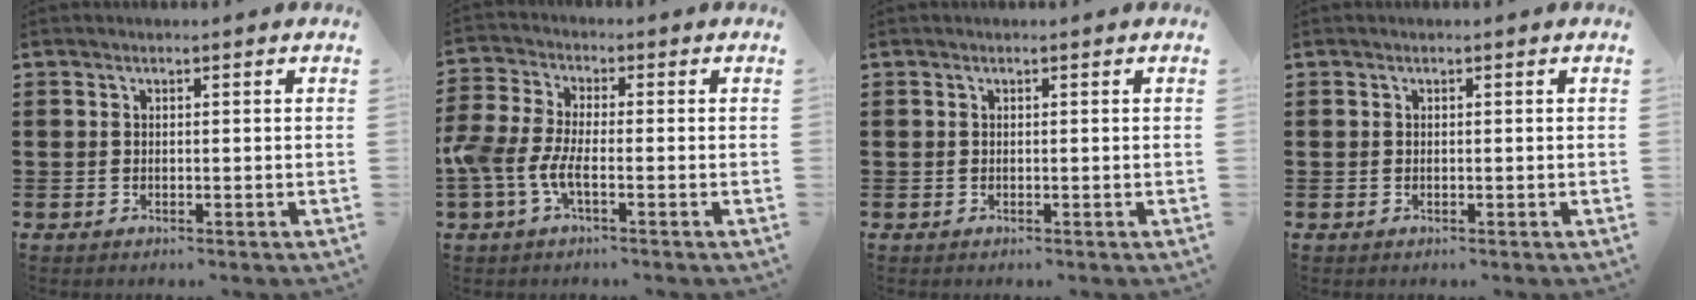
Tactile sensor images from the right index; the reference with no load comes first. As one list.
[{"total": 5.6, "force": [-2.2, 1.9, 4.8], "torque": [-0.122, -0.013, -0.047]}, {"total": 0.0}, {"total": 0.0}]